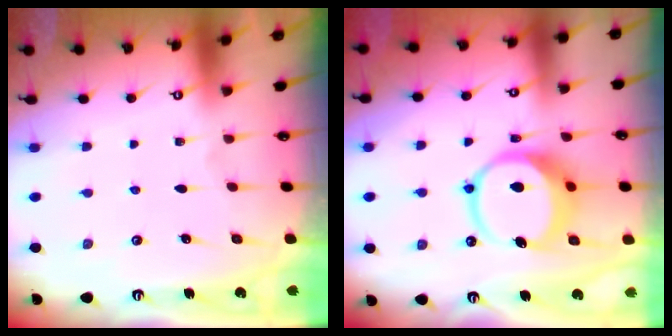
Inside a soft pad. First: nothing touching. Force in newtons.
{"total": 12.3, "press": 12.2, "slide": 2.0}